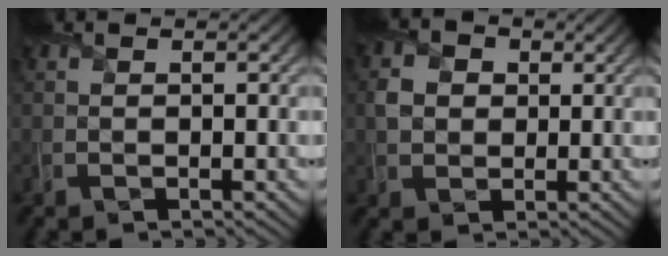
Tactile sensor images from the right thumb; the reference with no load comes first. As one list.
[{"total": 3.0, "force": [0.3, 2.6, 1.5], "torque": [-0.039, 0.002, 0.003]}]